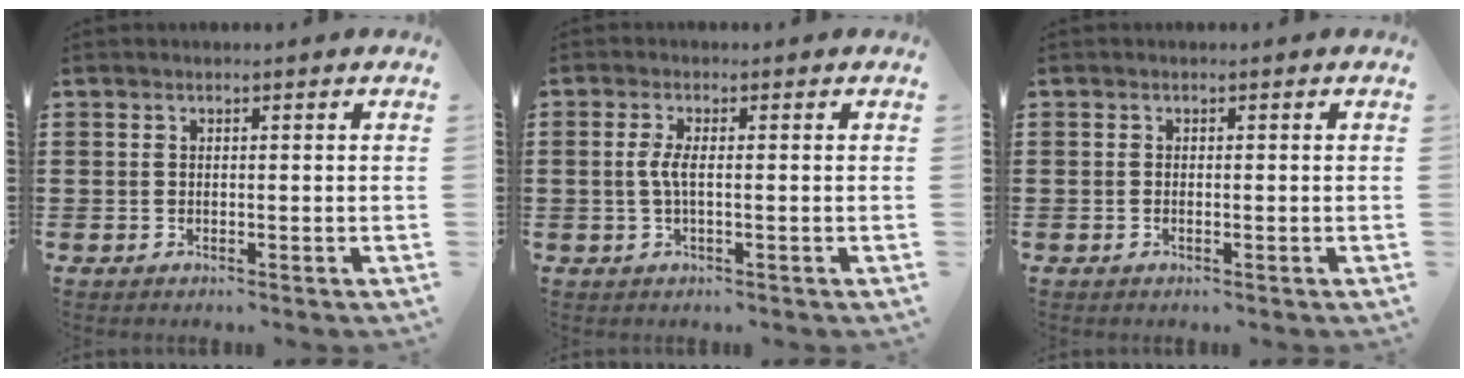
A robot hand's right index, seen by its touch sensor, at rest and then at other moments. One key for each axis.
{"total": 2.9, "fx": -0.2, "fy": 0.6, "fz": 2.8, "tx": -0.068, "ty": -0.006, "tz": -0.010}
{"total": 0.0}